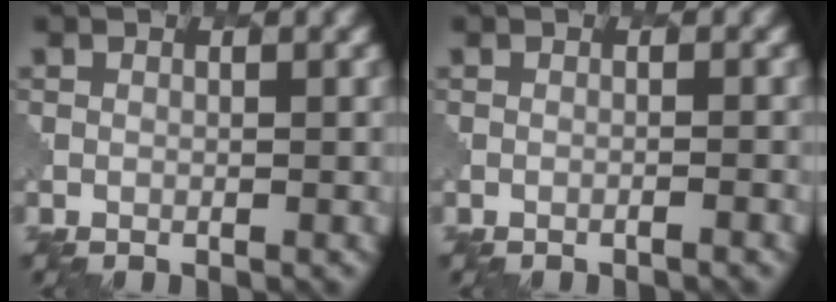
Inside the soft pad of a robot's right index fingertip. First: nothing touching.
{"total": 0.9, "force": [-0.6, 0.2, 0.7], "torque": [-0.002, 0.000, -0.016]}